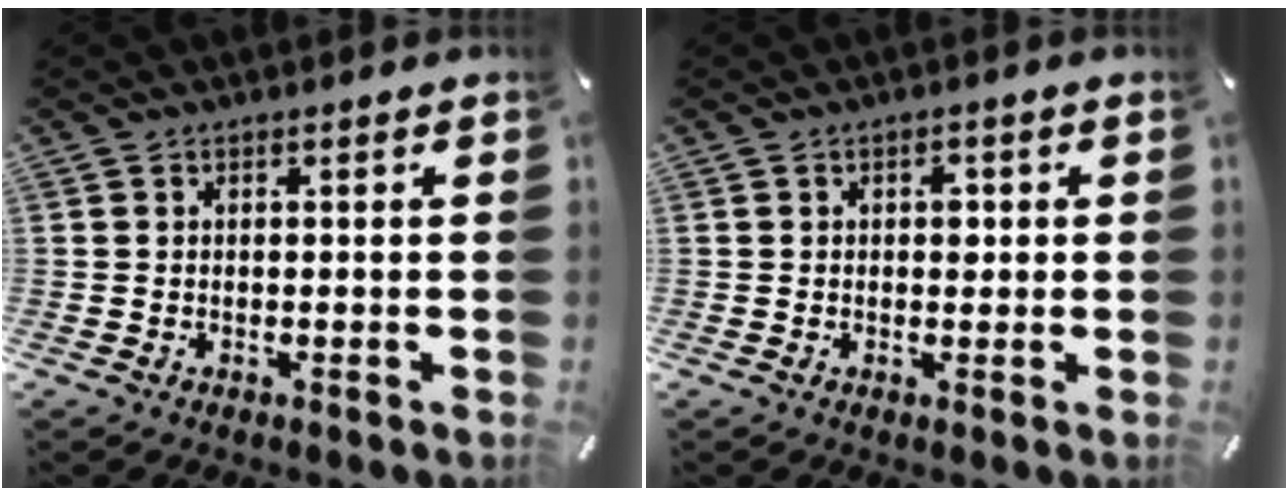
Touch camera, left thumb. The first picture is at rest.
{"total": 2.3, "force": [0.3, 1.6, 1.7], "torque": [-0.010, -0.001, -0.002]}